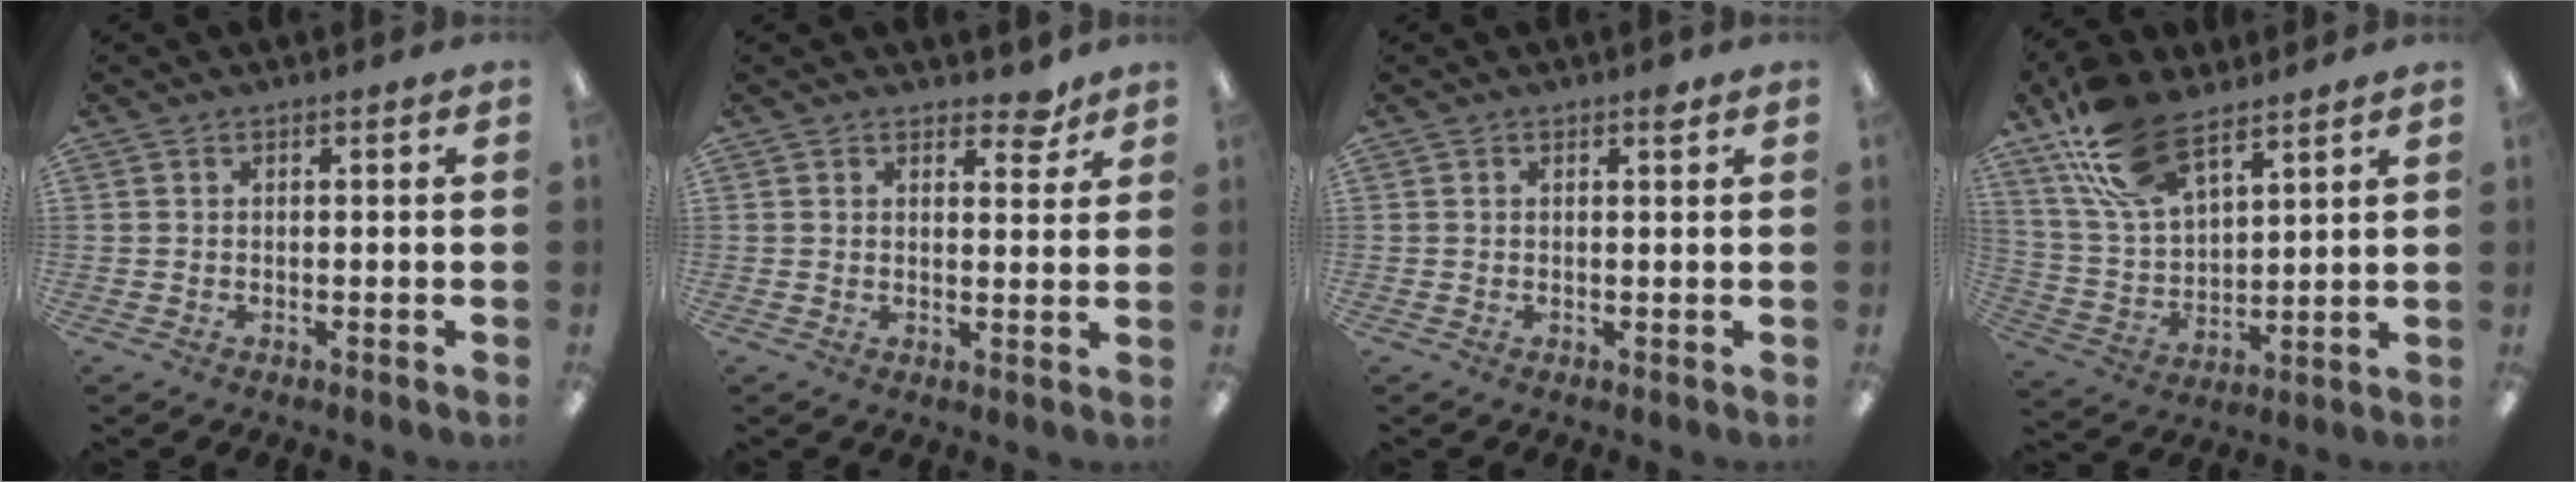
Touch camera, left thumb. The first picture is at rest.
{"total": 4.5, "force": [3.6, 1.9, 2.0], "torque": [-0.006, -0.022, 0.058]}
{"total": 1.6, "force": [1.1, 0.3, 1.1], "torque": [-0.007, -0.006, 0.015]}
{"total": 17.2, "force": [11.5, 8.1, 9.9], "torque": [-0.218, -0.037, 0.212]}